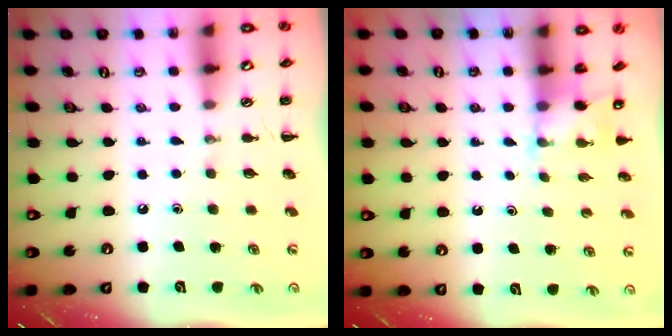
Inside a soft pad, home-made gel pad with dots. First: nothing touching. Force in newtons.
{"total": 3.8, "press": 3.7, "slide": 0.8}